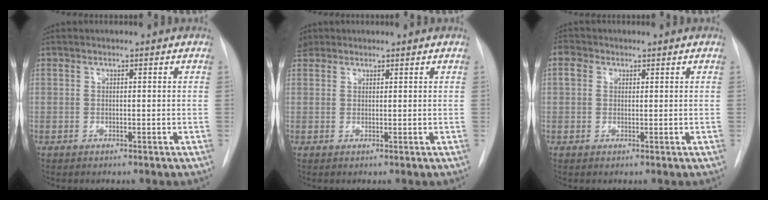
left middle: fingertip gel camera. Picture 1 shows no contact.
{"total": 3.0, "force": [2.1, 2.1, 0.4], "torque": [-0.008, 0.016, 0.036]}
{"total": 2.6, "force": [0.9, 2.2, 1.1], "torque": [-0.025, 0.013, 0.015]}